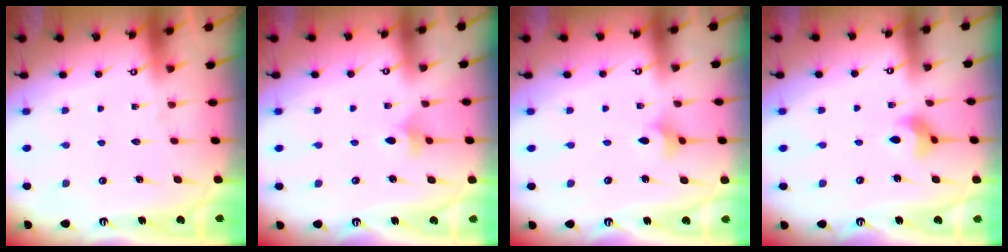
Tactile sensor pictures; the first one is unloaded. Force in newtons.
{"total": 4.0, "press": 4.0, "slide": 0.8}
{"total": 3.3, "press": 3.2, "slide": 0.7}
{"total": 5.0, "press": 4.9, "slide": 0.7}